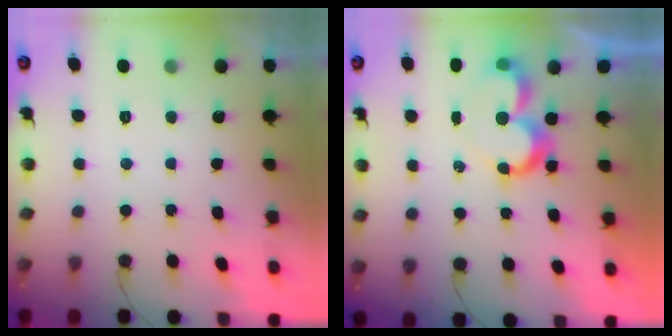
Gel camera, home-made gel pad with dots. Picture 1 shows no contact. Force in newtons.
{"total": 8.8, "press": 8.8, "slide": 0.8}